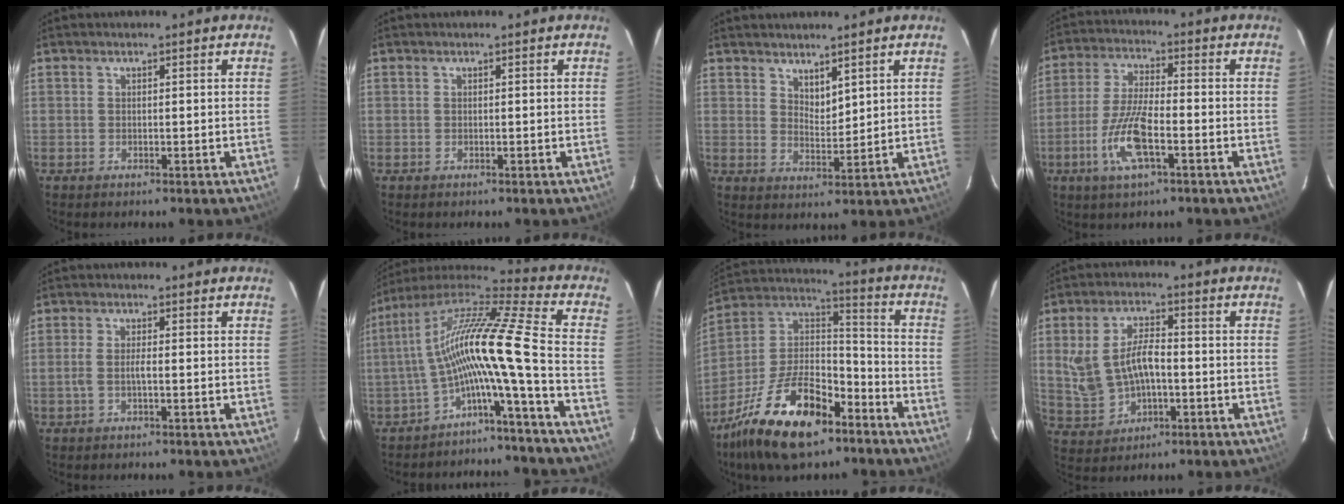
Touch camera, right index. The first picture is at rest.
{"total": 0.0}
{"total": 3.9, "force": [3.2, 1.5, 1.7], "torque": [-0.022, -0.003, 0.058]}
{"total": 10.1, "force": [-4.2, 2.5, 8.8], "torque": [-0.189, -0.004, -0.082]}
{"total": 2.2, "force": [-0.8, 0.2, 2.1], "torque": [-0.044, 0.002, -0.015]}
{"total": 13.9, "force": [-4.8, -1.7, 13.0], "torque": [-0.209, -0.009, -0.094]}
{"total": 22.3, "force": [-13.8, 10.0, 14.3], "torque": [-0.290, 0.003, -0.238]}
{"total": 9.6, "force": [-1.0, 5.6, 7.7], "torque": [-0.169, 0.011, 0.001]}